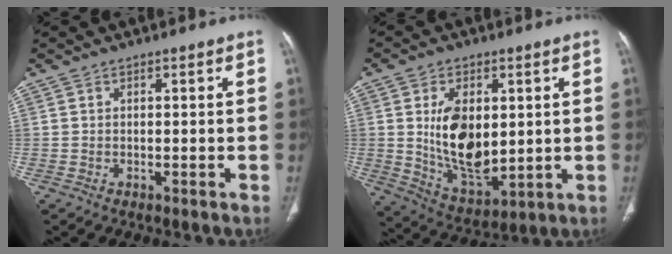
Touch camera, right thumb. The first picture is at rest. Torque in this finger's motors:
{"motor_torque": [2.41, 1.44, 1.21, -1.50, 0.32]}